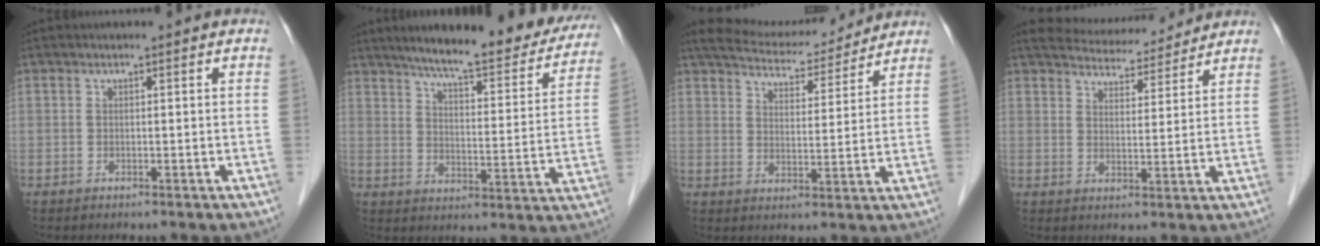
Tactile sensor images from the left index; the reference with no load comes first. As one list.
[{"total": 20.2, "force": [17.4, 3.9, 9.5], "torque": [-0.122, -0.014, 0.223]}, {"total": 12.5, "force": [11.9, 2.2, 3.3], "torque": [-0.051, 0.014, 0.176]}, {"total": 9.9, "force": [9.5, 2.1, 2.2], "torque": [-0.035, 0.013, 0.135]}]